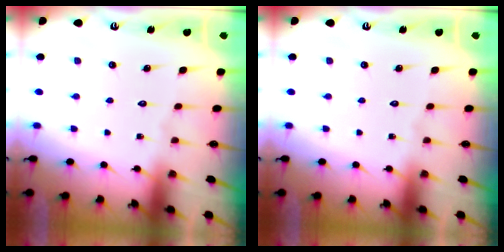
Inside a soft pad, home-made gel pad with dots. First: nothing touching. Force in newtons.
{"total": 0.0}